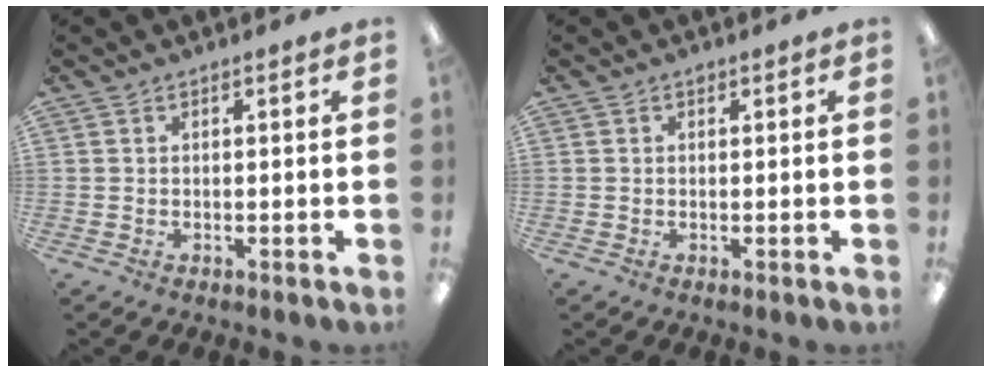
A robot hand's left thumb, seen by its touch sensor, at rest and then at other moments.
{"total": 0.6, "force": [0.5, 0.4, 0.2], "torque": [-0.006, 0.002, 0.008]}